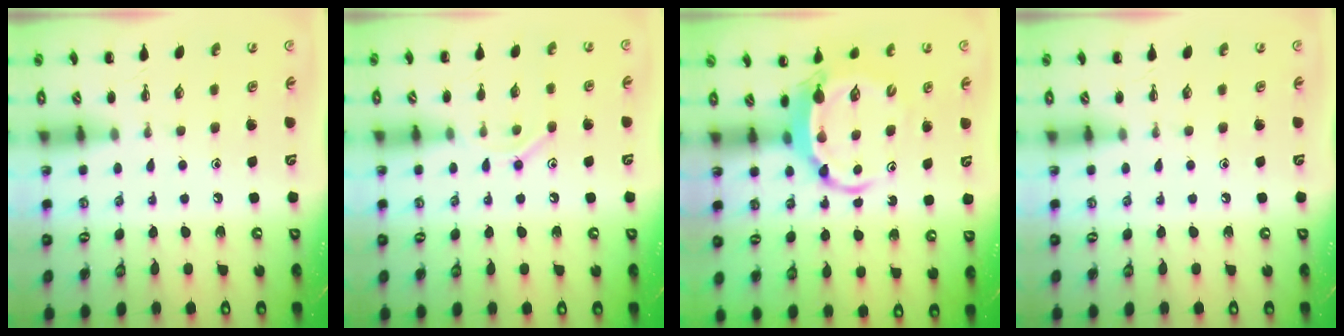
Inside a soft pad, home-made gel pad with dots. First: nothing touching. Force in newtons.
{"total": 7.8, "press": 7.8, "slide": 1.1}
{"total": 6.7, "press": 6.6, "slide": 1.3}
{"total": 0.0}